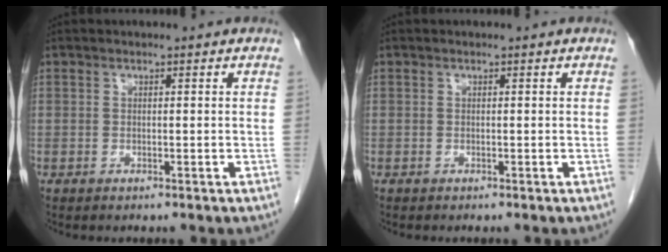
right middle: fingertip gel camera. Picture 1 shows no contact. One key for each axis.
{"total": 0.0}